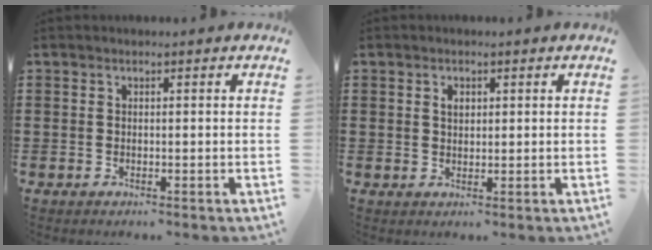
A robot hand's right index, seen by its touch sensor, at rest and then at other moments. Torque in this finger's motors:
{"motor_torque": [0.43, 0.06, 0.05, 0.05]}